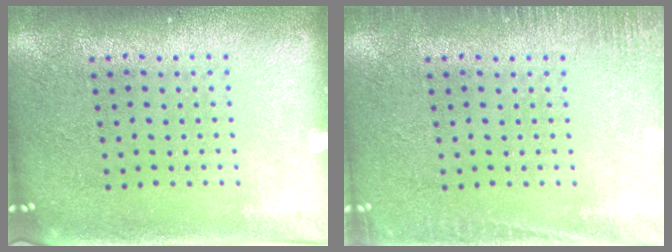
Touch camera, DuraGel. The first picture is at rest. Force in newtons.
{"total": 1.9, "press": 1.9, "slide": 0.4}